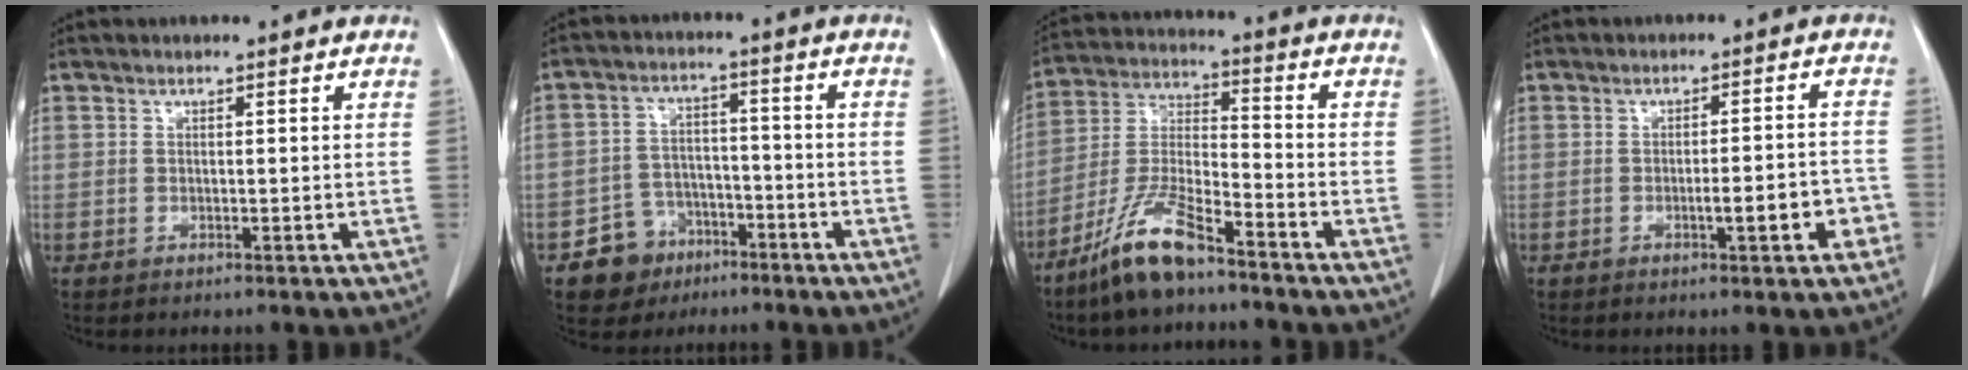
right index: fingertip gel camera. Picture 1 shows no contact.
{"total": 7.1, "force": [-4.1, 5.7, 1.1], "torque": [-0.014, 0.015, -0.063]}
{"total": 11.2, "force": [-8.3, 2.0, 7.2], "torque": [-0.157, -0.014, -0.165]}
{"total": 5.5, "force": [-2.3, 0.9, 4.9], "torque": [-0.065, 0.010, -0.026]}